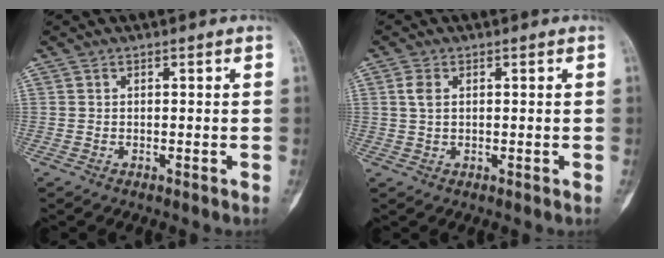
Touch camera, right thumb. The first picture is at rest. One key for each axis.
{"total": 2.3, "fx": 0.8, "fy": 1.4, "fz": 1.7, "tx": -0.040, "ty": 0.003, "tz": 0.016}